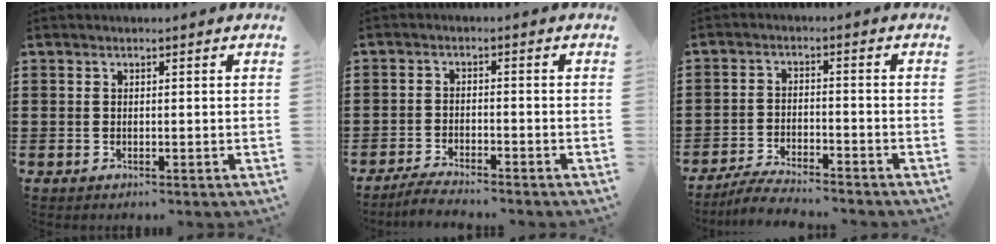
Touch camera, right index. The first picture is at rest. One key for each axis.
{"total": 2.8, "fx": -2.8, "fy": -0.1, "fz": 0.5, "tx": -0.013, "ty": 0.002, "tz": -0.055}
{"total": 4.2, "fx": -4.1, "fy": 0.0, "fz": 1.0, "tx": -0.027, "ty": -0.002, "tz": -0.083}